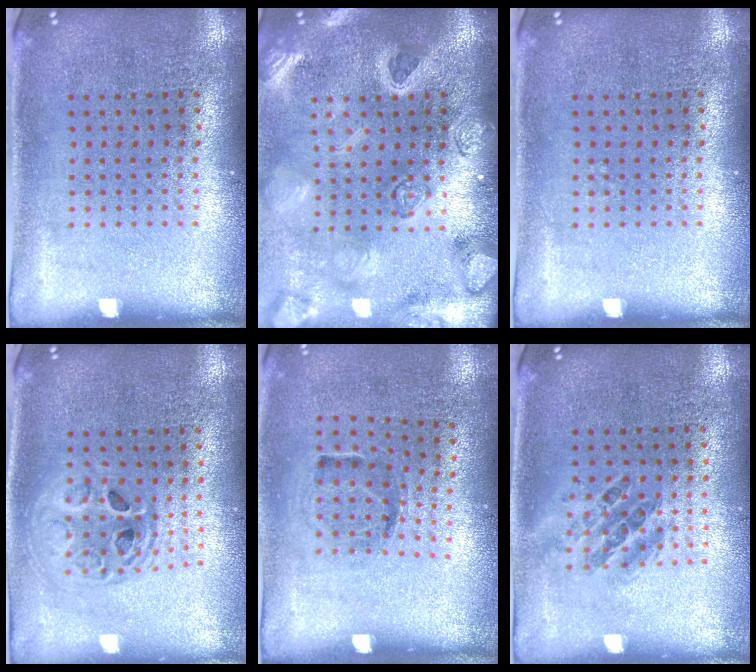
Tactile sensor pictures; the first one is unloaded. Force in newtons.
{"total": 3.7, "press": 3.1, "slide": 2.0}
{"total": 0.0}
{"total": 1.7, "press": 1.4, "slide": 0.9}
{"total": 1.1, "press": 0.8, "slide": 0.8}
{"total": 0.9, "press": 0.8, "slide": 0.4}